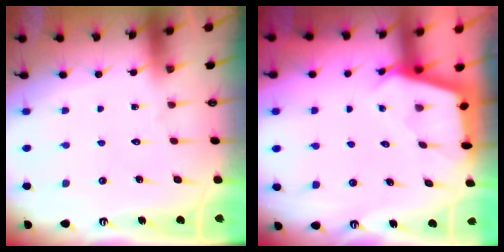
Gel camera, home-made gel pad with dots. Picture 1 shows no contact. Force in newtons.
{"total": 2.6, "press": 2.6, "slide": 0.4}